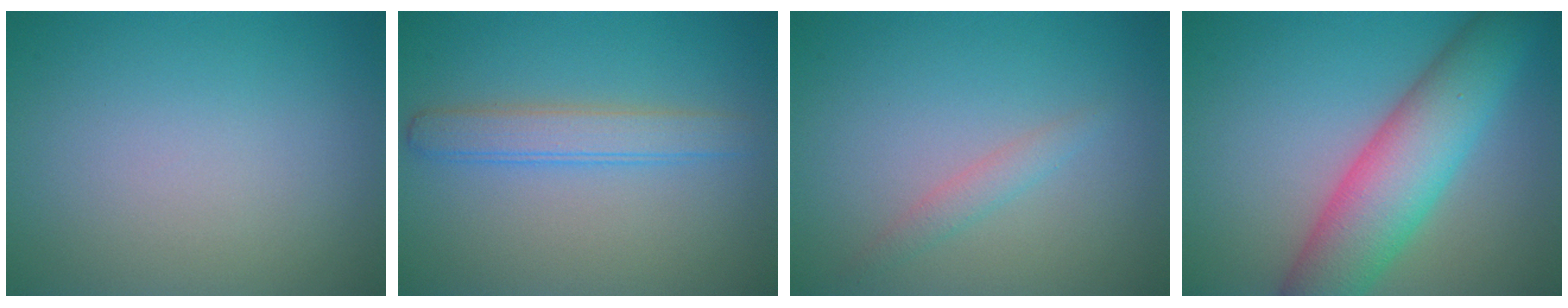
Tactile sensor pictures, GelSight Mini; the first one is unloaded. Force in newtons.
{"total": 2.9, "press": 2.9, "slide": 0.1}
{"total": 2.0, "press": 2.0, "slide": 0.2}
{"total": 8.1, "press": 8.1, "slide": 0.3}